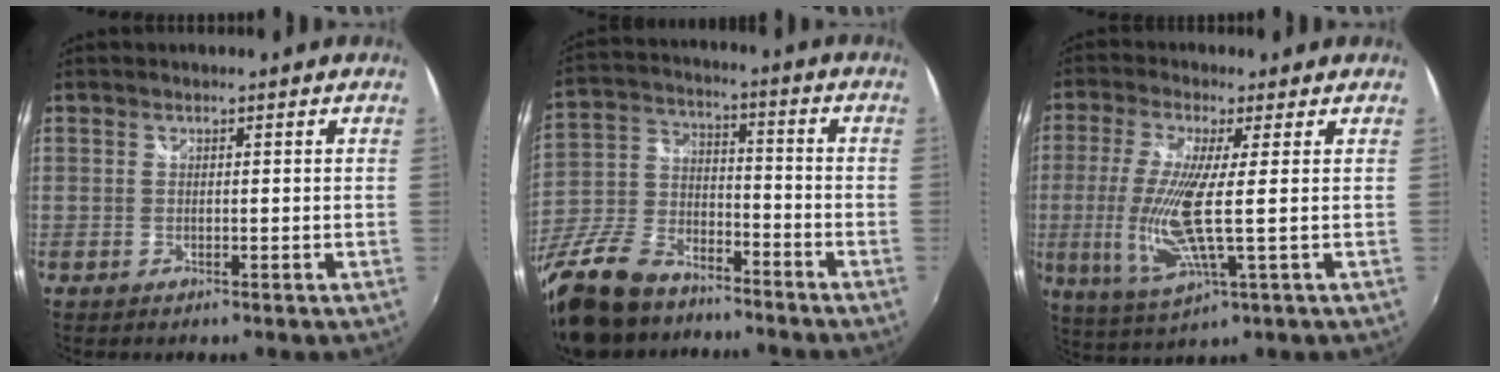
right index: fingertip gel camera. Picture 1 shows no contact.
{"total": 23.6, "force": [-17.2, 11.4, 11.5], "torque": [-0.281, -0.005, -0.298]}
{"total": 11.1, "force": [-0.4, 0.9, 11.1], "torque": [-0.230, -0.013, 0.000]}